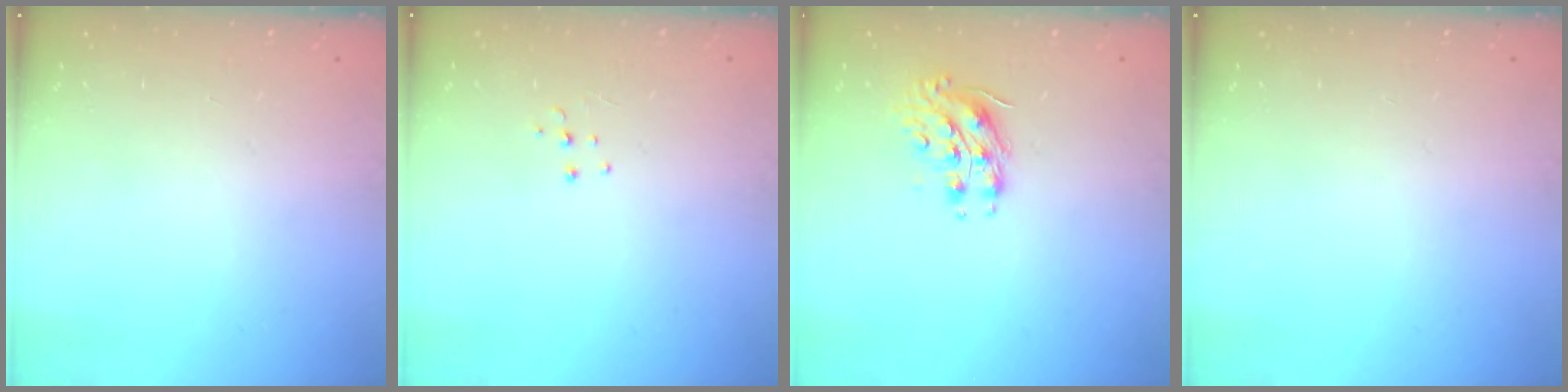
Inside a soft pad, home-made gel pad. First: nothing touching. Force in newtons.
{"total": 4.3, "press": 4.3, "slide": 0.3}
{"total": 8.7, "press": 8.7, "slide": 0.5}
{"total": 0.0}